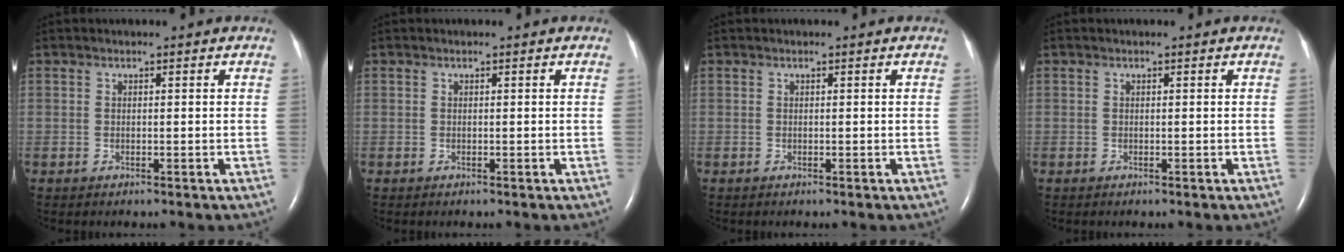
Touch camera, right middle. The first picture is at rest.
{"total": 0.0}
{"total": 0.0}
{"total": 0.0}